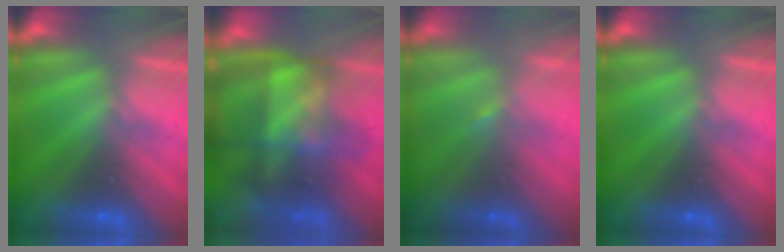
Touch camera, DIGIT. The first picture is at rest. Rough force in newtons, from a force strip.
{"total": 7.3}
{"total": 1.1}
{"total": 0.0}